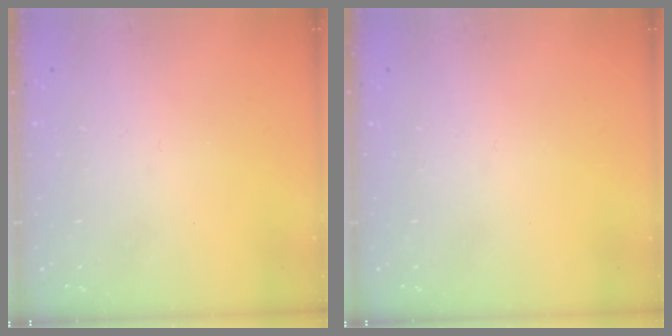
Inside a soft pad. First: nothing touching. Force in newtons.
{"total": 0.0}